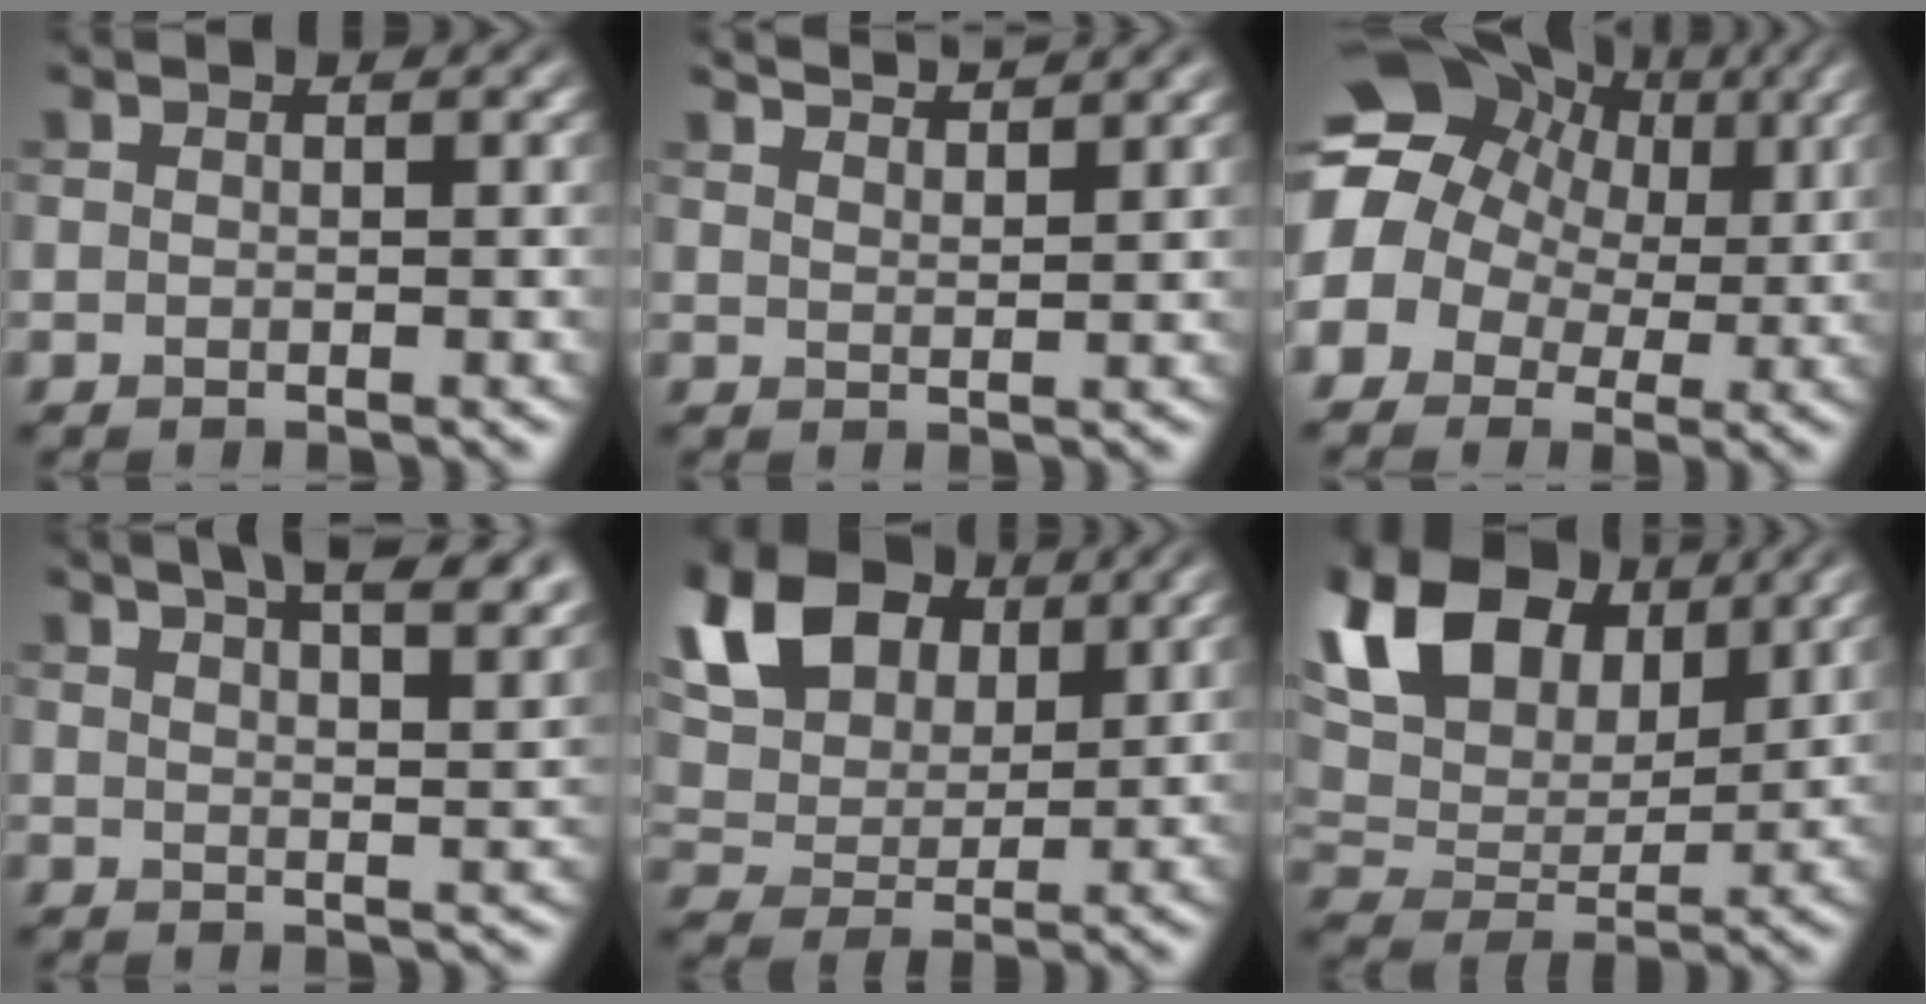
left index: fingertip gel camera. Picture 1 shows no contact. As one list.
[{"total": 3.5, "force": [3.3, 0.5, 1.2], "torque": [-0.002, 0.008, 0.040]}, {"total": 15.4, "force": [3.9, 12.8, 7.6], "torque": [-0.172, 0.034, 0.043]}, {"total": 11.1, "force": [7.3, 4.3, 7.1], "torque": [-0.055, 0.041, 0.064]}, {"total": 13.0, "force": [5.9, 8.7, 7.6], "torque": [-0.172, 0.038, 0.100]}, {"total": 13.8, "force": [6.8, 8.1, 8.8], "torque": [-0.197, 0.032, 0.104]}]